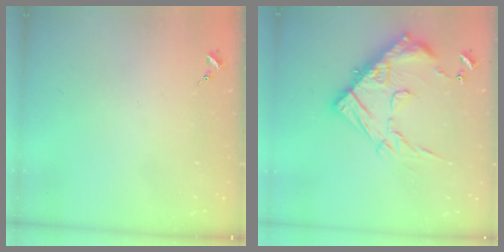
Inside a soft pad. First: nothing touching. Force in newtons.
{"total": 21.5, "press": 21.4, "slide": 2.1}